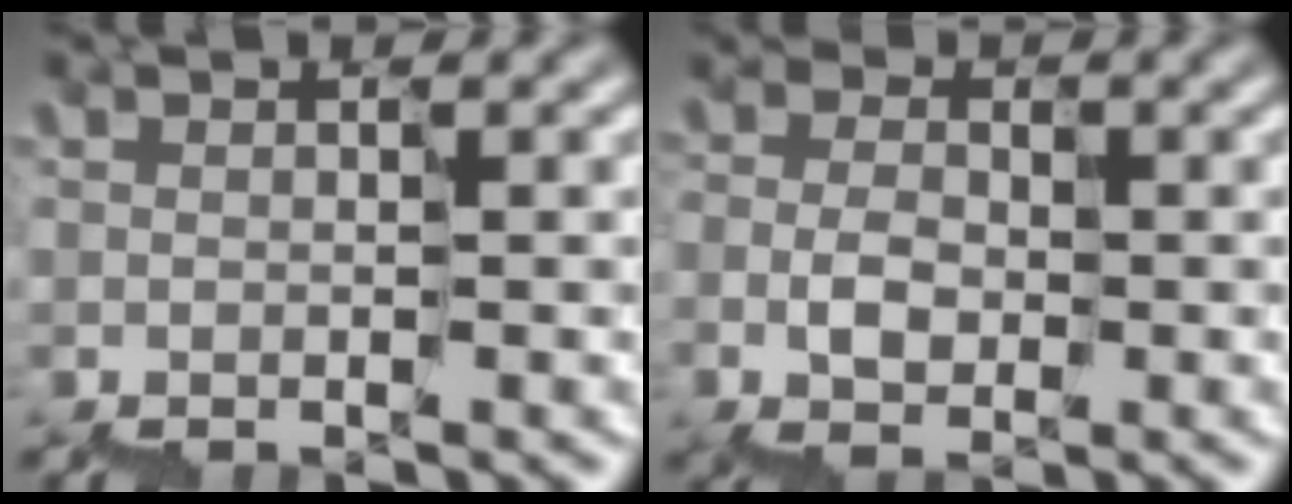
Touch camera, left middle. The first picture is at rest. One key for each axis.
{"total": 1.3, "fx": -0.3, "fy": 1.2, "fz": 0.4, "tx": -0.012, "ty": 0.015, "tz": 0.000}